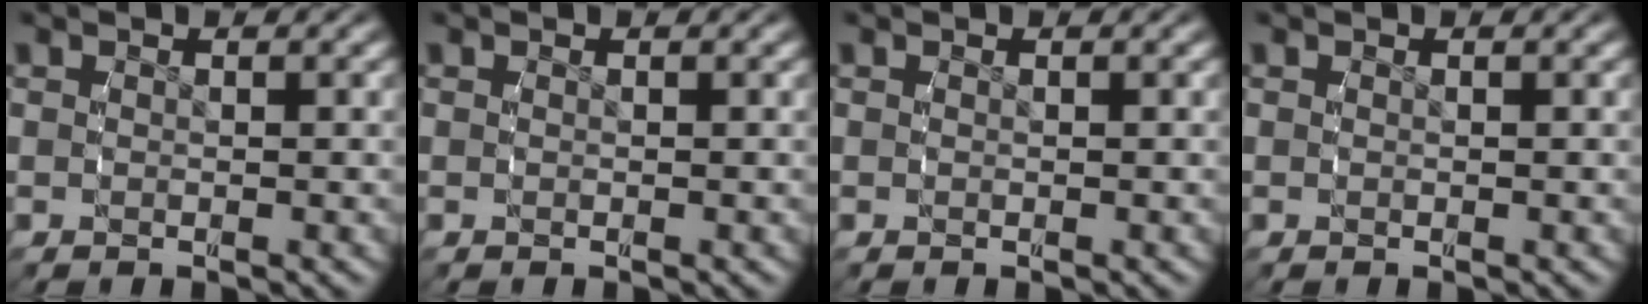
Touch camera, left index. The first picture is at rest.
{"total": 0.0}
{"total": 0.0}
{"total": 0.0}